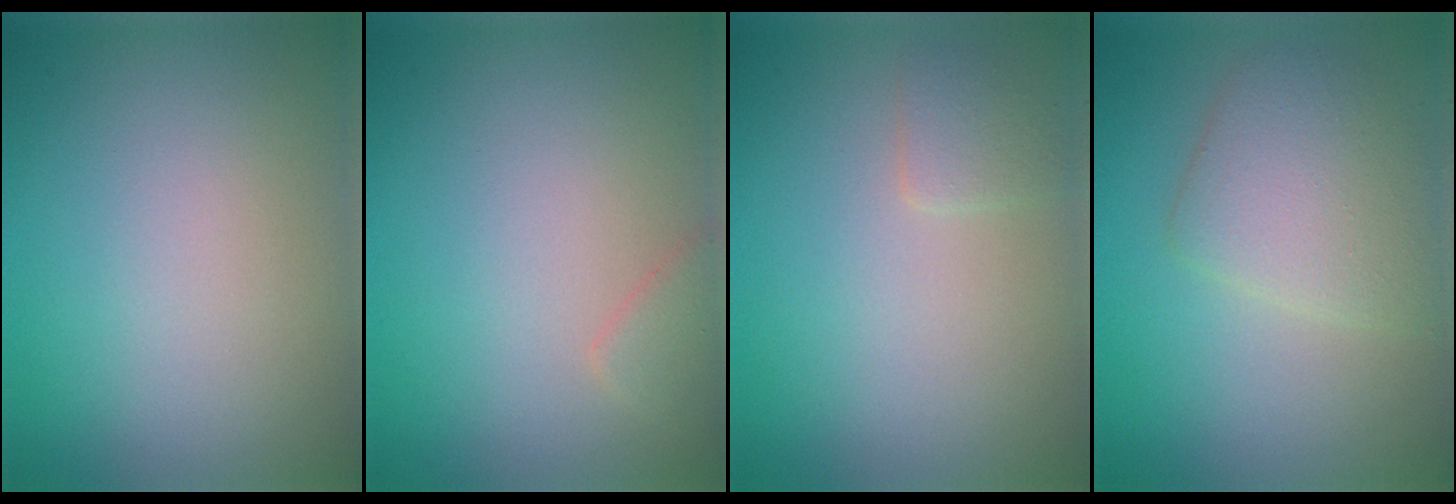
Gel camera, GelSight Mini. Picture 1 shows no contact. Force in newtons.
{"total": 1.3, "press": 1.3, "slide": 0.1}
{"total": 1.3, "press": 1.3, "slide": 0.0}
{"total": 4.4, "press": 4.4, "slide": 0.1}